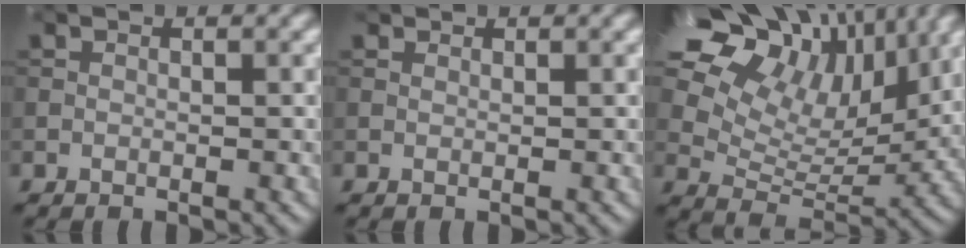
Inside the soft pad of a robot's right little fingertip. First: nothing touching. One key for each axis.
{"total": 0.7, "fx": 0.7, "fy": 0.2, "fz": 0.2, "tx": -0.004, "ty": 0.002, "tz": 0.013}
{"total": 17.6, "fx": 10.5, "fy": 9.9, "fz": 10.2, "tx": -0.218, "ty": 0.061, "tz": 0.168}